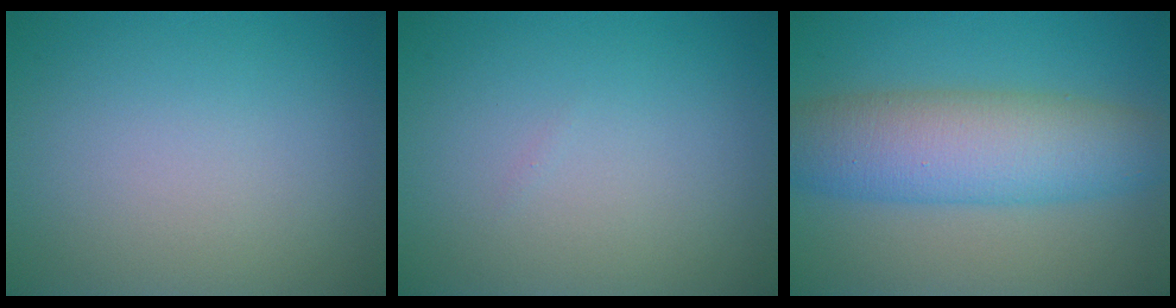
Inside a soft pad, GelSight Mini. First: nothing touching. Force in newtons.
{"total": 0.0}
{"total": 7.9, "press": 7.9, "slide": 0.1}